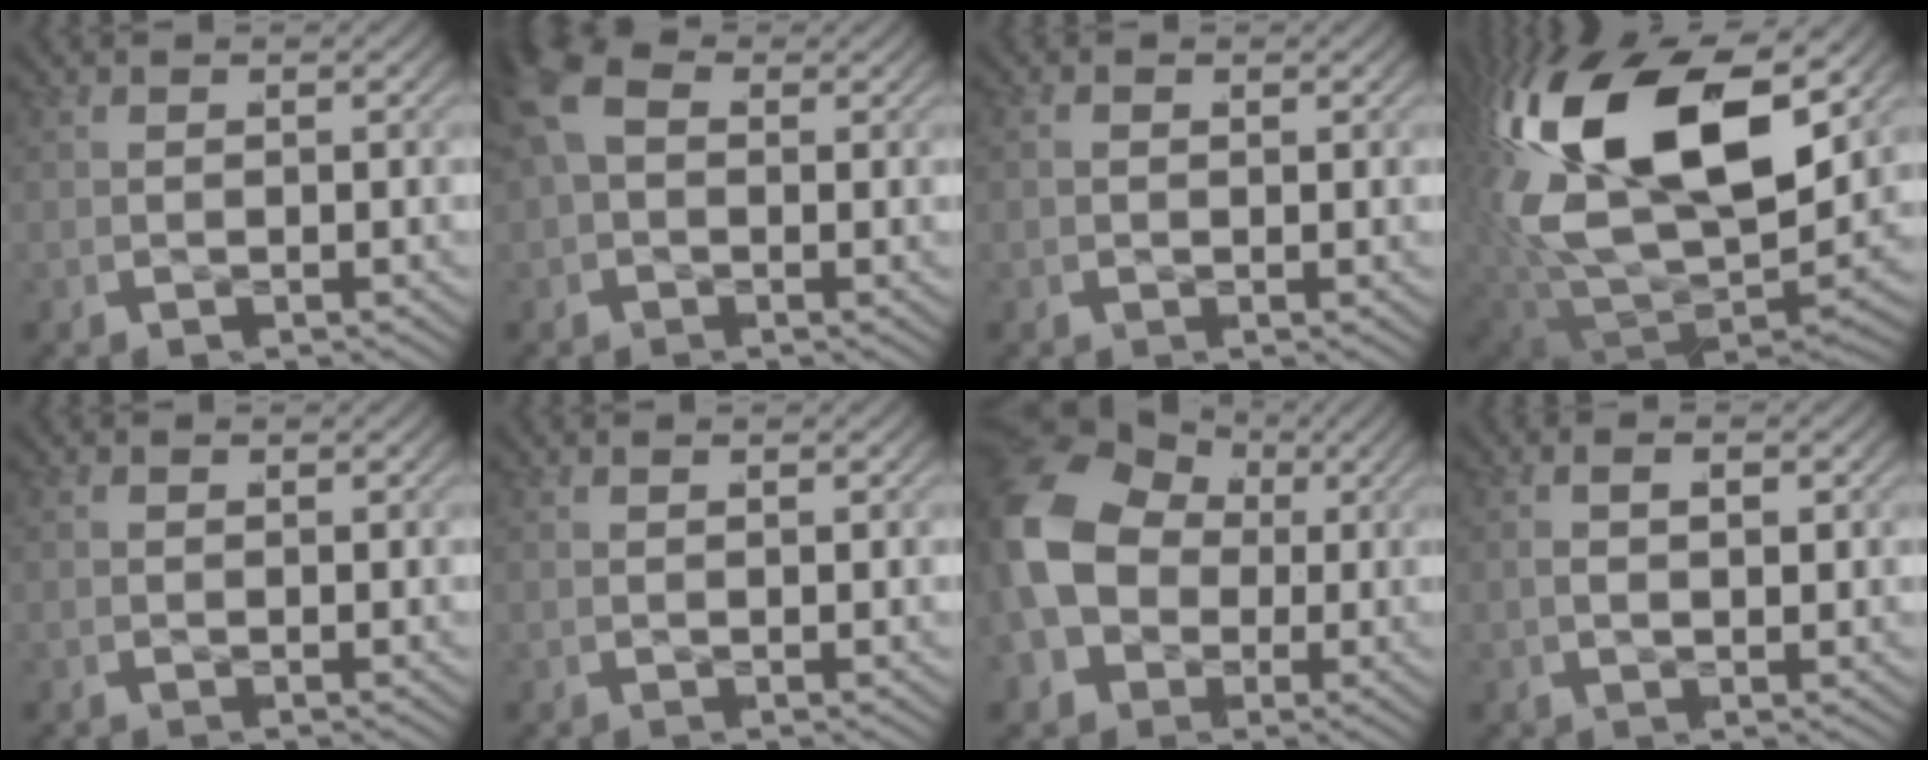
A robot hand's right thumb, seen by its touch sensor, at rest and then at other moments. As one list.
[{"total": 4.3, "force": [0.6, 3.2, 2.8], "torque": [-0.063, -0.008, 0.015]}, {"total": 1.0, "force": [0.1, 0.7, 0.7], "torque": [-0.008, -0.004, 0.007]}, {"total": 20.6, "force": [1.6, 12.9, 15.9], "torque": [-0.385, -0.057, 0.053]}, {"total": 0.8, "force": [0.2, 0.5, 0.5], "torque": [-0.005, -0.004, 0.010]}, {"total": 0.6, "force": [0.4, 0.0, 0.4], "torque": [-0.005, 0.000, 0.012]}, {"total": 12.8, "force": [-0.4, 10.5, 7.2], "torque": [-0.196, -0.053, 0.018]}, {"total": 1.9, "force": [0.3, 0.9, 1.7], "torque": [-0.028, 0.000, 0.013]}]